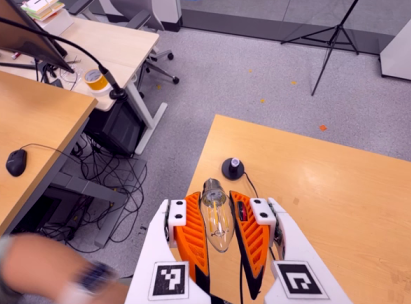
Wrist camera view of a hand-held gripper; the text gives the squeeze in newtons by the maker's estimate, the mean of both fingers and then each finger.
{"total": 21.7, "left": 24.0, "right": 19.3}